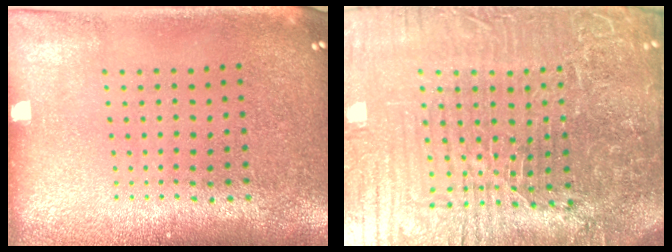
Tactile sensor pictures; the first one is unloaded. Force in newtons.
{"total": 7.6, "press": 6.7, "slide": 3.6}